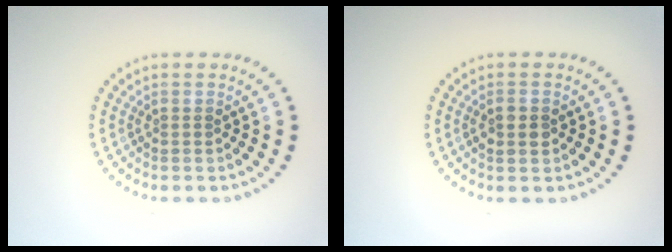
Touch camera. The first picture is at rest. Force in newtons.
{"total": 1.5, "press": 1.5, "slide": 0.1}